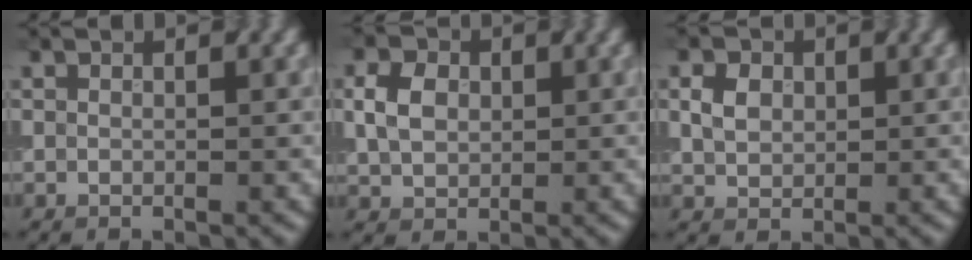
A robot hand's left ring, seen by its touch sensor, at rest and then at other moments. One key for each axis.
{"total": 3.2, "fx": 0.4, "fy": 2.4, "fz": 2.1, "tx": -0.051, "ty": 0.010, "tz": 0.013}
{"total": 2.3, "fx": 0.5, "fy": 1.7, "fz": 1.4, "tx": -0.031, "ty": 0.006, "tz": 0.012}